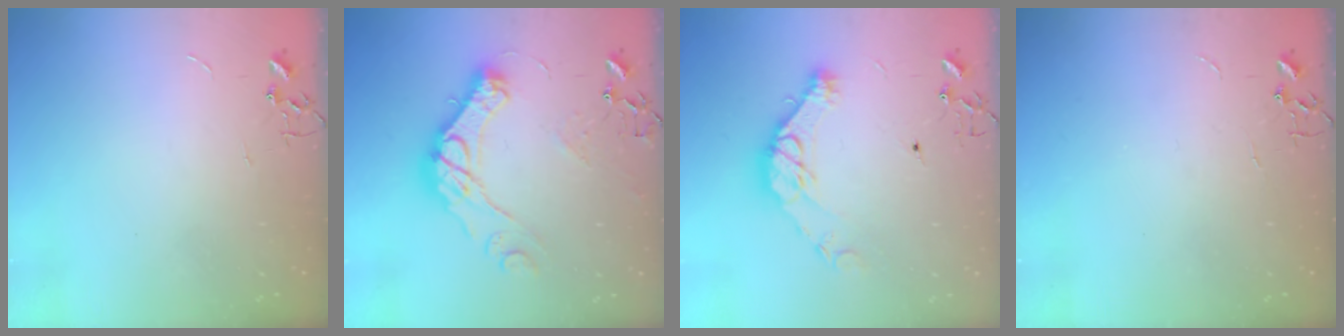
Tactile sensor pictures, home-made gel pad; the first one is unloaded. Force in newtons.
{"total": 18.7, "press": 18.6, "slide": 1.4}
{"total": 12.5, "press": 12.5, "slide": 0.4}
{"total": 0.0}